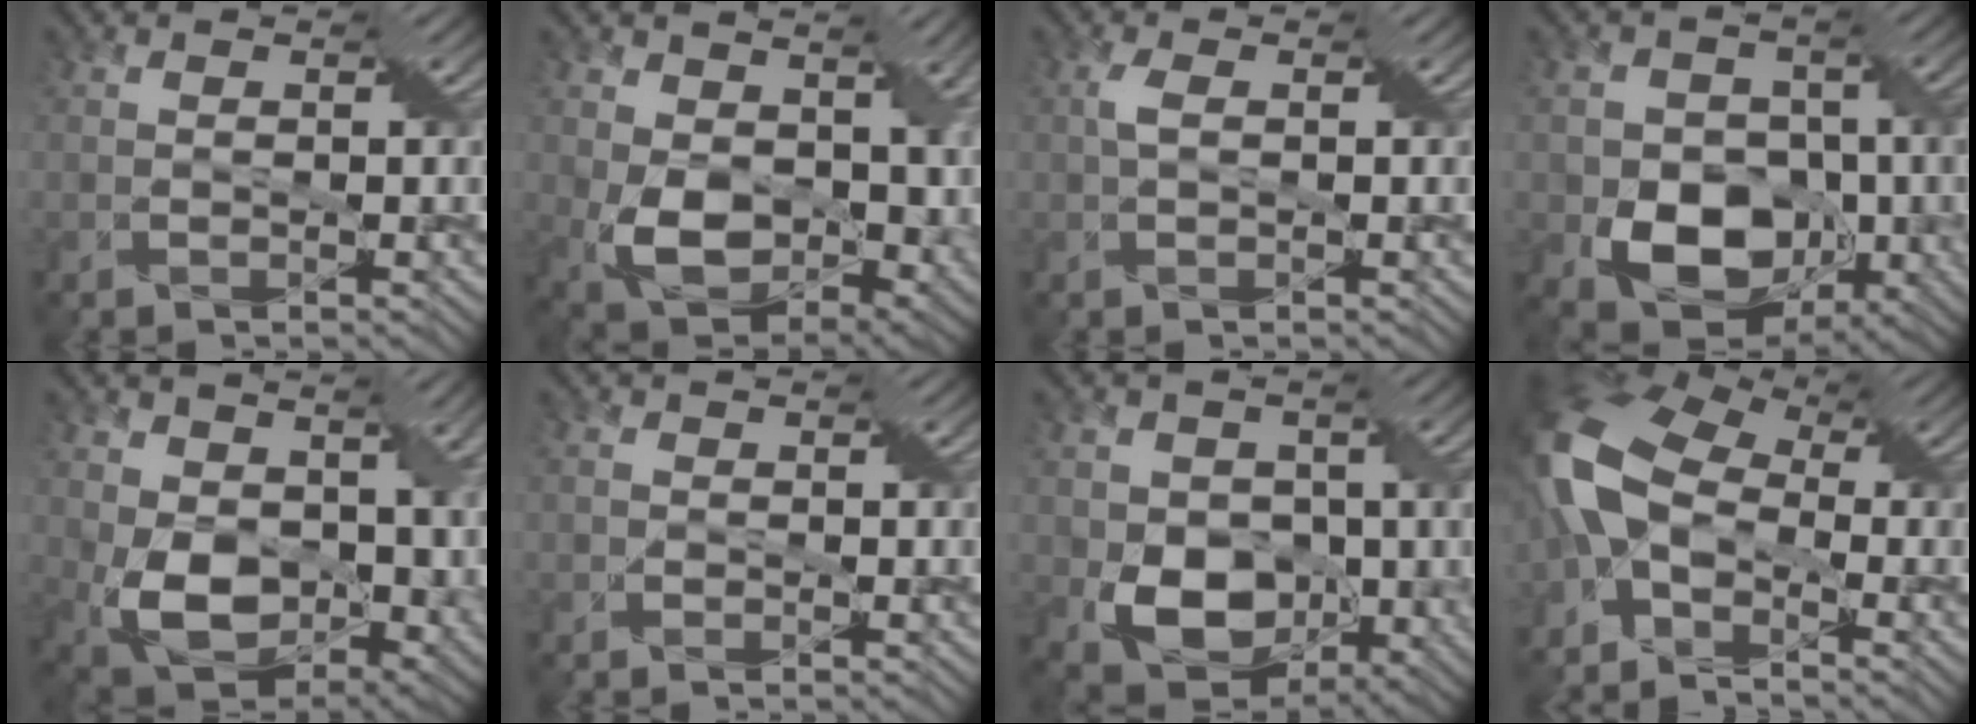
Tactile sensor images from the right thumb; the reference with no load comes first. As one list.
[{"total": 11.7, "force": [0.1, 7.9, 8.6], "torque": [-0.188, -0.029, 0.006]}, {"total": 2.3, "force": [0.2, 0.9, 2.1], "torque": [-0.043, 0.005, 0.001]}, {"total": 10.6, "force": [-3.3, 7.8, 6.4], "torque": [-0.108, -0.023, -0.063]}, {"total": 12.8, "force": [-0.5, 8.5, 9.6], "torque": [-0.198, -0.031, -0.002]}, {"total": 0.8, "force": [-0.2, 0.8, 0.2], "torque": [0.005, 0.004, -0.011]}, {"total": 9.4, "force": [-1.4, 7.3, 5.8], "torque": [-0.100, -0.026, -0.027]}, {"total": 11.9, "force": [-2.0, 7.0, 9.4], "torque": [-0.235, -0.004, -0.049]}]